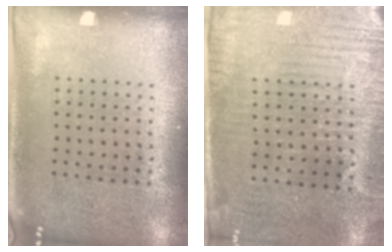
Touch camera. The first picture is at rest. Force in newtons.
{"total": 3.2, "press": 2.9, "slide": 1.4}